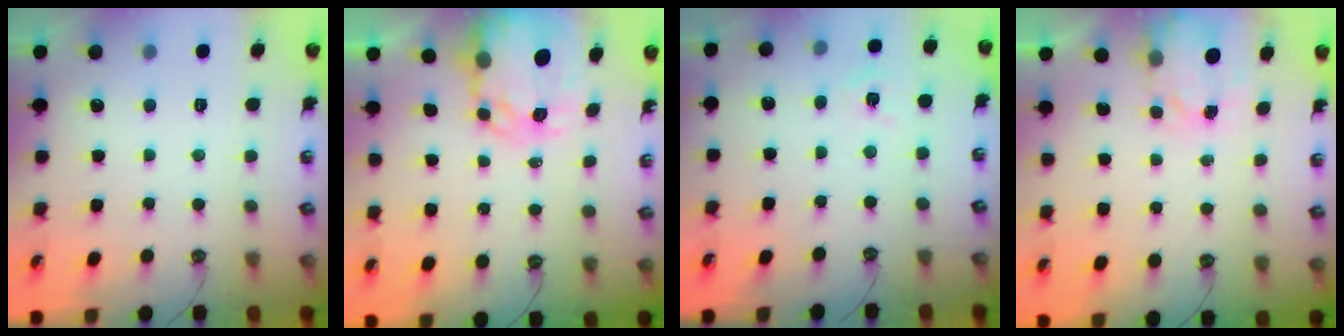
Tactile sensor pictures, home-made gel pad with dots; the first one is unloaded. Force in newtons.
{"total": 5.8, "press": 5.8, "slide": 0.2}
{"total": 5.9, "press": 5.9, "slide": 0.6}
{"total": 2.6, "press": 2.6, "slide": 0.4}